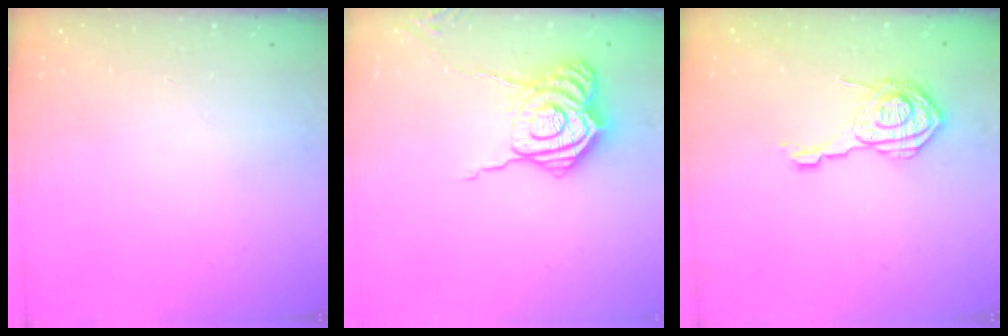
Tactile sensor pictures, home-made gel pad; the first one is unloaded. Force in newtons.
{"total": 14.3, "press": 14.3, "slide": 1.1}
{"total": 14.0, "press": 14.0, "slide": 0.6}